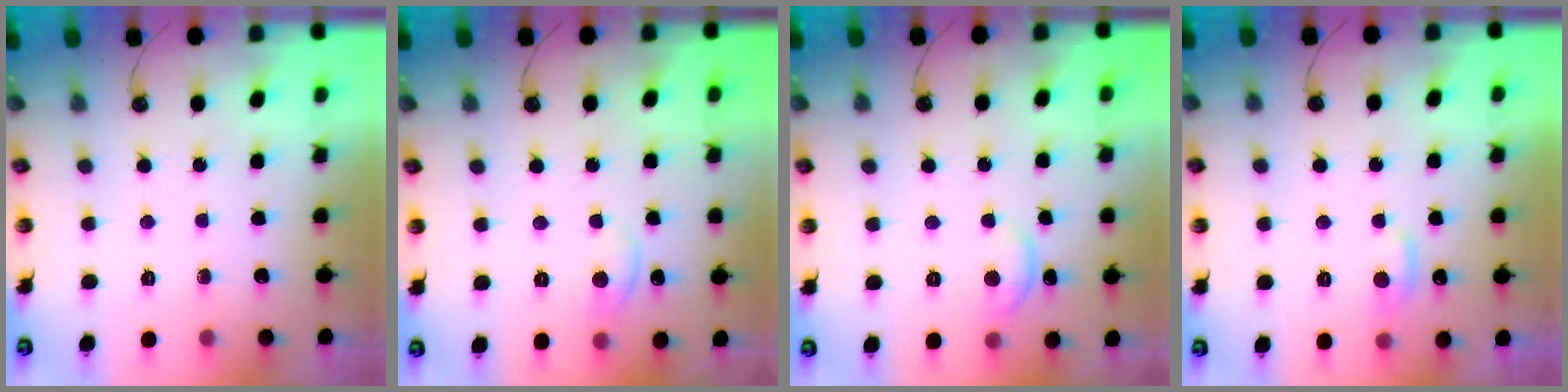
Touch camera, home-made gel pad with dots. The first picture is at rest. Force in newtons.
{"total": 0.9, "press": 0.7, "slide": 0.5}
{"total": 0.5, "press": 0.4, "slide": 0.3}
{"total": 0.9, "press": 0.4, "slide": 0.8}